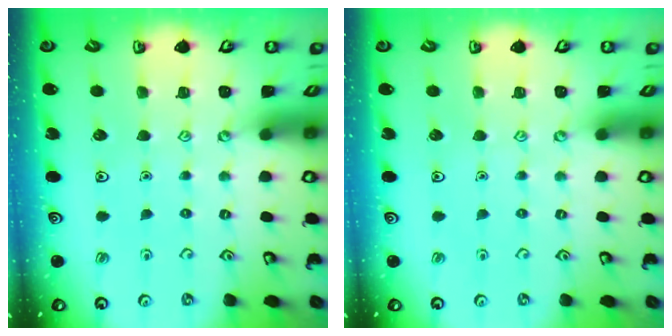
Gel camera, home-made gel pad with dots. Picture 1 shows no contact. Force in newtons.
{"total": 0.0}